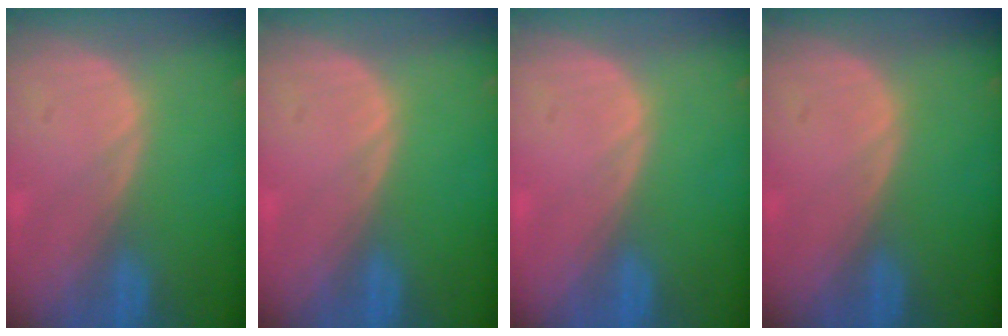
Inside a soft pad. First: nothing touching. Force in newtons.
{"total": 0.0}
{"total": 0.0}
{"total": 0.0}